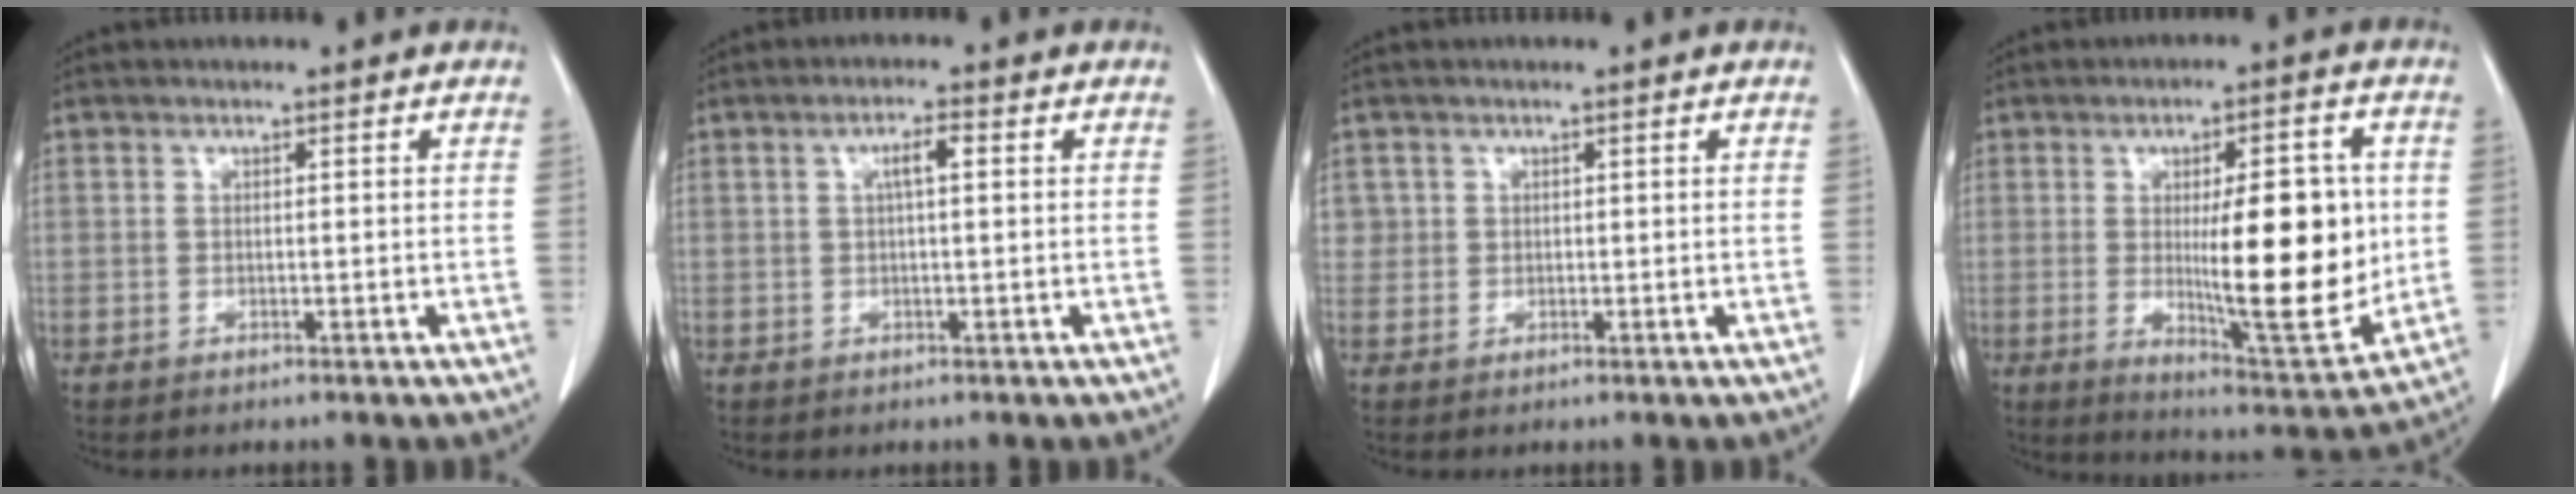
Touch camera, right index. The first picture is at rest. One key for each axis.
{"total": 2.6, "fx": 0.6, "fy": 0.4, "fz": 2.5, "tx": -0.045, "ty": 0.005, "tz": 0.009}
{"total": 1.7, "fx": 0.6, "fy": 1.6, "fz": 0.0, "tx": 0.019, "ty": 0.001, "tz": 0.004}
{"total": 17.0, "fx": 0.2, "fy": 4.0, "fz": 16.6, "tx": -0.235, "ty": -0.010, "tz": 0.011}